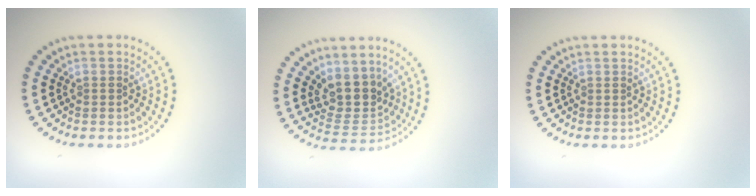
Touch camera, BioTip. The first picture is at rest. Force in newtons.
{"total": 3.8, "press": 3.1, "slide": 2.3}
{"total": 0.0}